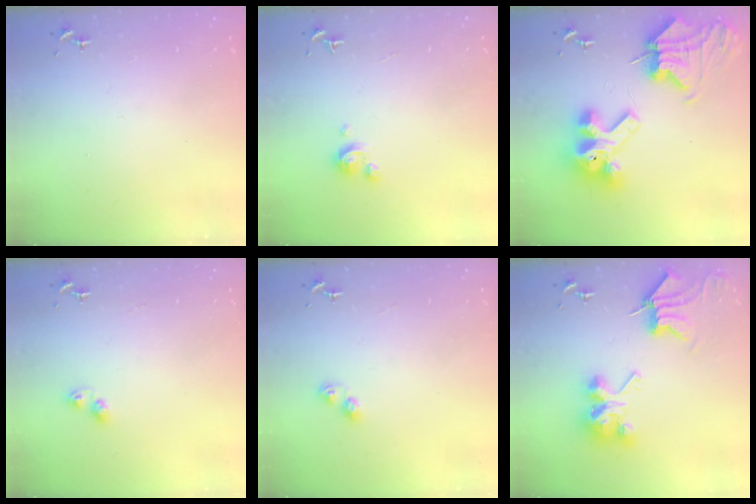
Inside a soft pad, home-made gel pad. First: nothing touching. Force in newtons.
{"total": 3.1, "press": 3.1, "slide": 0.3}
{"total": 13.4, "press": 13.3, "slide": 1.9}
{"total": 4.8, "press": 4.5, "slide": 1.7}
{"total": 4.3, "press": 4.3, "slide": 0.5}
{"total": 9.7, "press": 9.6, "slide": 1.1}